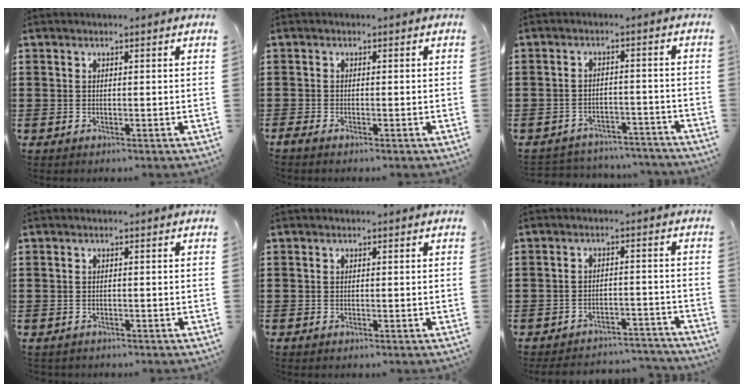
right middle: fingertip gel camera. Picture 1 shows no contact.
{"total": 0.7, "force": [-0.6, 0.1, 0.4], "torque": [-0.009, -0.005, -0.010]}
{"total": 3.6, "force": [-3.6, 0.4, -0.1], "torque": [-0.006, 0.000, -0.076]}
{"total": 0.7, "force": [-0.7, 0.1, -0.1], "torque": [-0.001, 0.000, -0.015]}
{"total": 0.0}
{"total": 4.0, "force": [-3.9, 0.3, 0.4], "torque": [-0.011, 0.001, -0.082]}